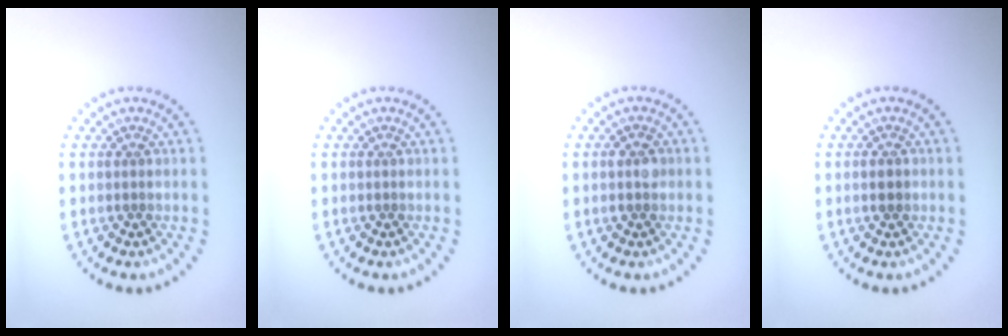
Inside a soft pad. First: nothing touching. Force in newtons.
{"total": 0.0}
{"total": 1.5, "press": 1.4, "slide": 0.2}
{"total": 1.3, "press": 1.3, "slide": 0.0}